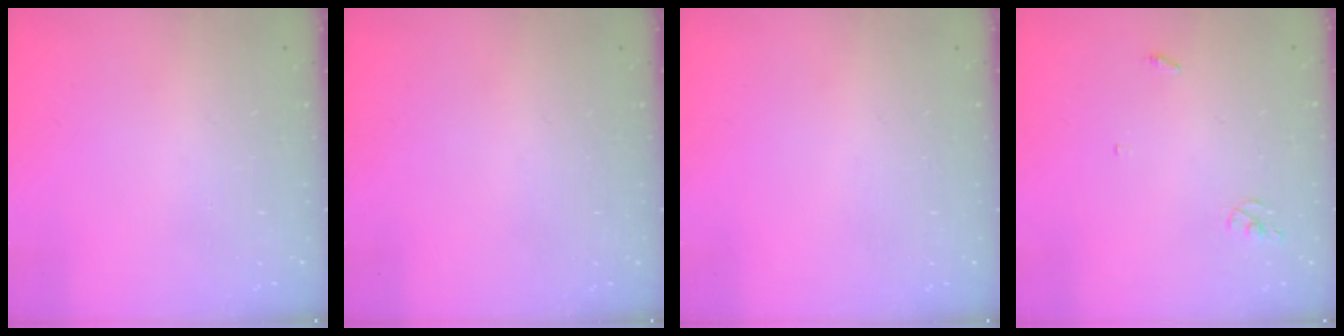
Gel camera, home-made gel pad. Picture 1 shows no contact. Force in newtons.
{"total": 0.0}
{"total": 0.0}
{"total": 2.6, "press": 2.6, "slide": 0.2}